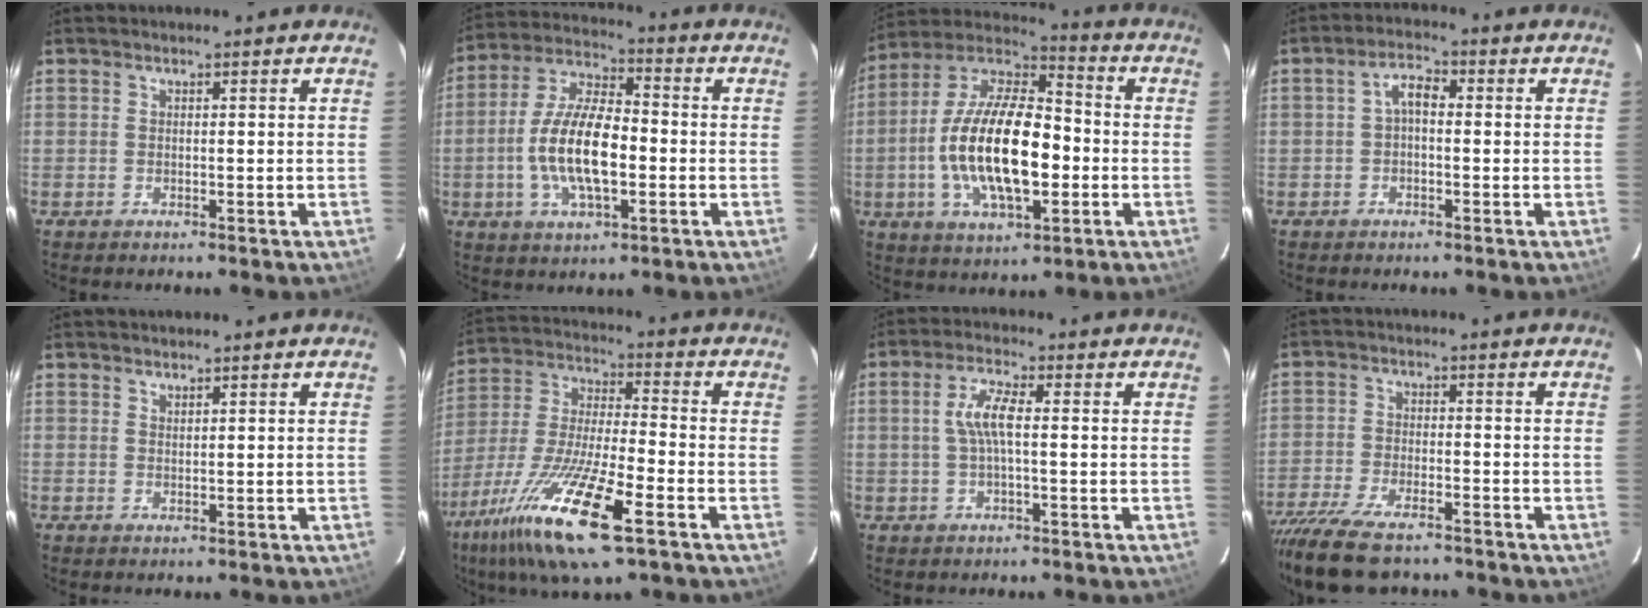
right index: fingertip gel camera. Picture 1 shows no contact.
{"total": 13.8, "force": [-2.6, 5.6, 12.4], "torque": [-0.252, 0.003, -0.049]}
{"total": 20.3, "force": [-3.4, 8.8, 18.0], "torque": [-0.353, -0.002, -0.064]}
{"total": 3.2, "force": [-0.3, 1.8, 2.7], "torque": [-0.052, 0.014, -0.005]}
{"total": 0.7, "force": [0.7, 0.1, 0.1], "torque": [-0.003, 0.000, 0.014]}
{"total": 19.8, "force": [-10.8, 3.6, 16.1], "torque": [-0.337, -0.042, -0.211]}
{"total": 5.2, "force": [0.1, 1.2, 5.0], "torque": [-0.099, 0.007, 0.005]}
{"total": 14.4, "force": [-11.7, 4.3, 7.2], "torque": [-0.165, -0.037, -0.203]}